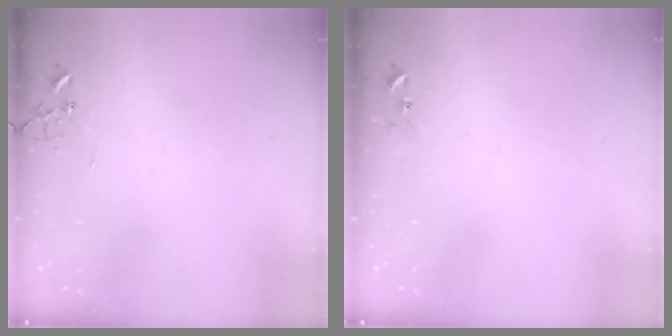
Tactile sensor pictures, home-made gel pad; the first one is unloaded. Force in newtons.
{"total": 6.0, "press": 5.9, "slide": 0.6}